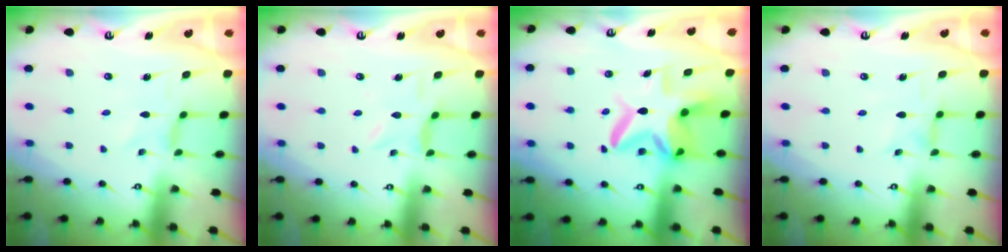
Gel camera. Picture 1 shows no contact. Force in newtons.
{"total": 2.4, "press": 2.4, "slide": 0.1}
{"total": 10.0, "press": 9.9, "slide": 1.2}
{"total": 1.2, "press": 1.2, "slide": 0.2}